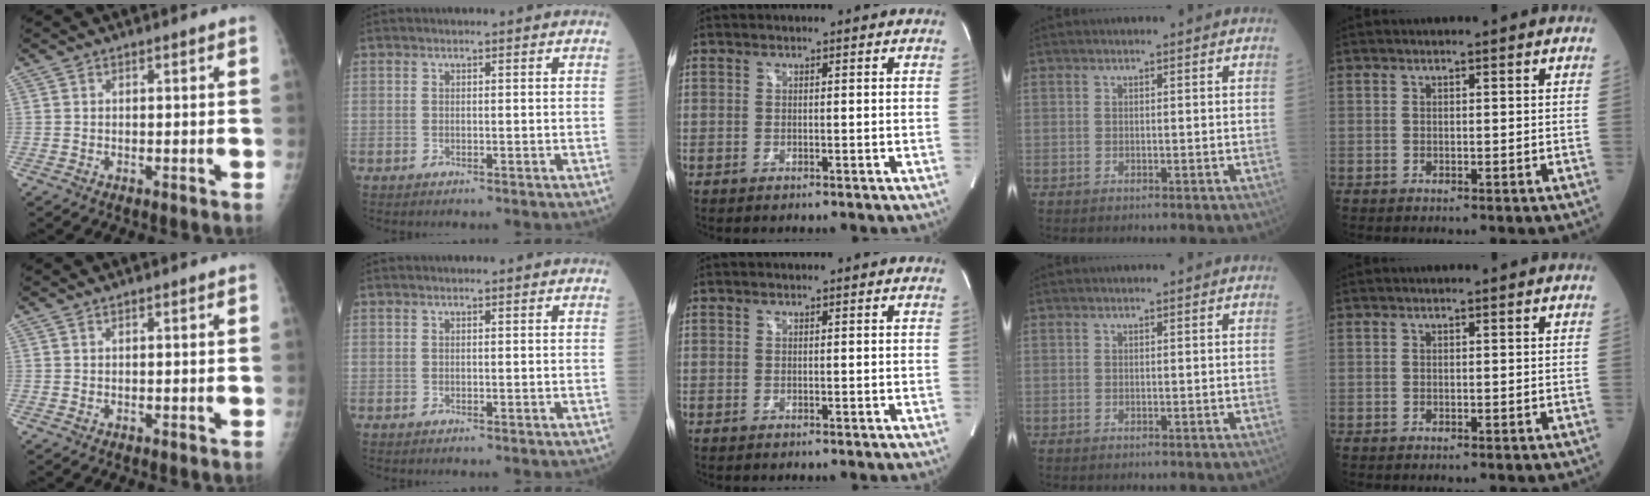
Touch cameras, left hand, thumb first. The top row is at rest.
{}